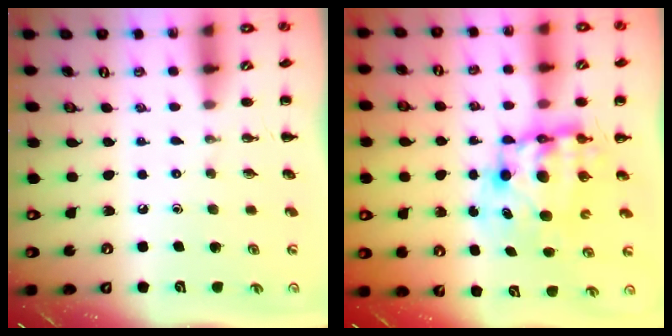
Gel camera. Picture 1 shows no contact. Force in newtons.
{"total": 9.8, "press": 9.5, "slide": 2.6}